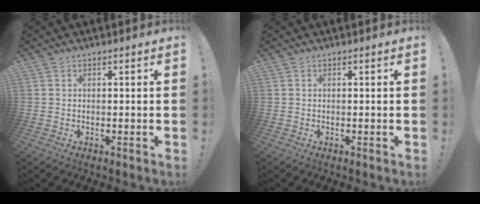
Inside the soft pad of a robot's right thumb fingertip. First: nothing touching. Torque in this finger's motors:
{"motor_torque": [-0.19, 0.02, 0.00, 0.00, 0.00]}